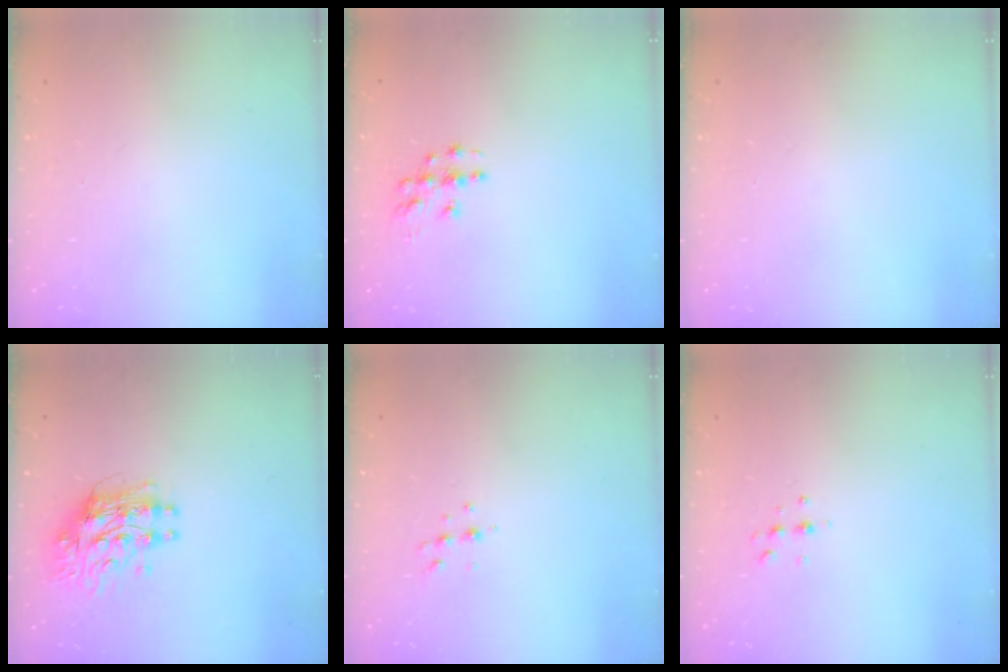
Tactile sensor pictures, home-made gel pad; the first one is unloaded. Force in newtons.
{"total": 6.6, "press": 6.6, "slide": 0.3}
{"total": 0.0}
{"total": 10.4, "press": 10.4, "slide": 0.9}
{"total": 4.3, "press": 4.2, "slide": 0.6}
{"total": 4.7, "press": 4.6, "slide": 0.6}